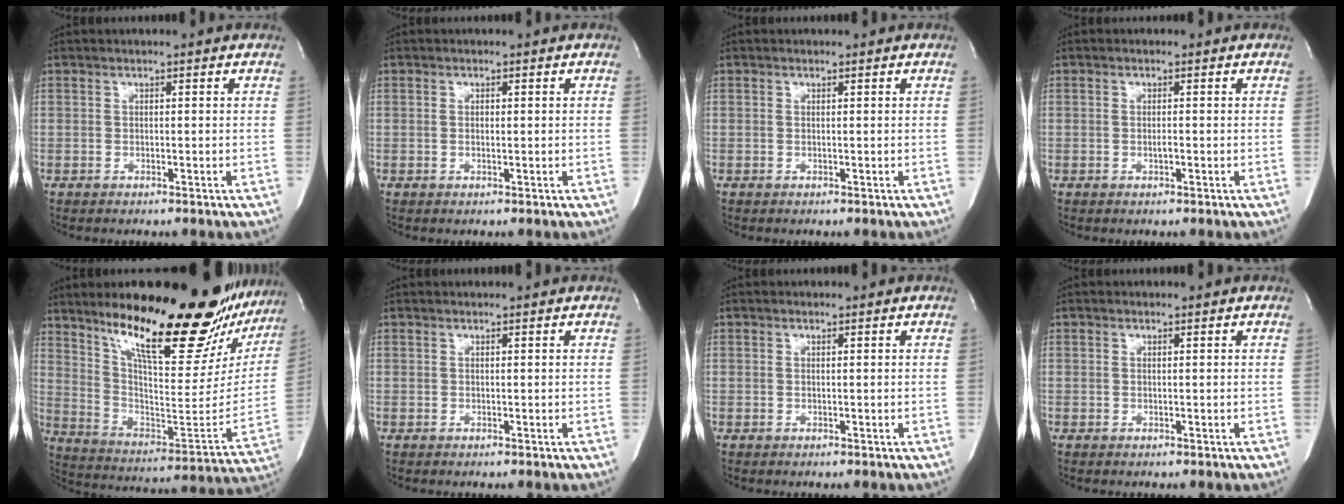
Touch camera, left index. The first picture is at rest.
{"total": 1.0, "force": [0.0, 0.3, 0.9], "torque": [-0.021, -0.001, 0.003]}
{"total": 0.0}
{"total": 0.9, "force": [-0.2, 0.2, 0.9], "torque": [-0.020, 0.000, -0.003]}
{"total": 30.3, "force": [23.0, 6.8, 18.5], "torque": [-0.289, -0.055, 0.326]}
{"total": 1.6, "force": [1.6, 0.2, 0.1], "torque": [-0.006, 0.017, 0.025]}
{"total": 0.0}
{"total": 0.0}